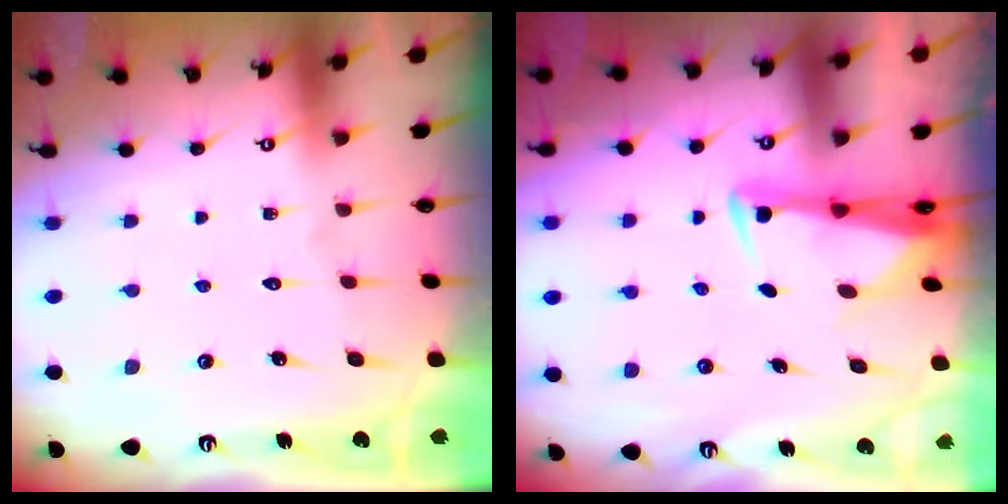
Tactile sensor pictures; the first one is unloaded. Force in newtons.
{"total": 2.9, "press": 2.9, "slide": 0.7}